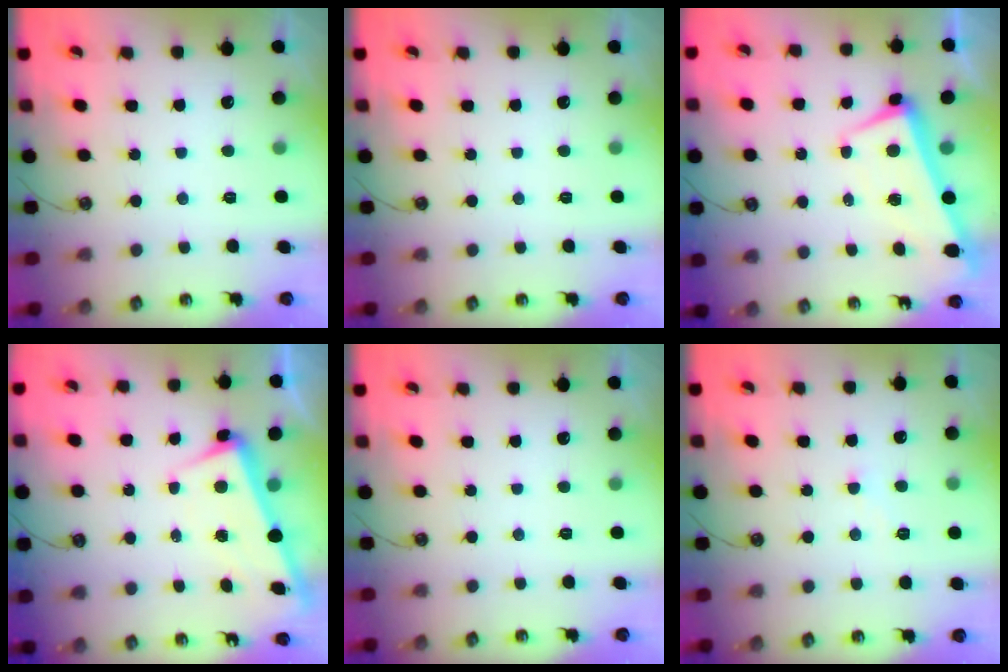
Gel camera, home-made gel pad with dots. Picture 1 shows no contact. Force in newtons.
{"total": 0.0}
{"total": 2.4, "press": 2.3, "slide": 0.7}
{"total": 3.0, "press": 2.8, "slide": 0.9}
{"total": 0.0}
{"total": 1.1, "press": 1.0, "slide": 0.4}